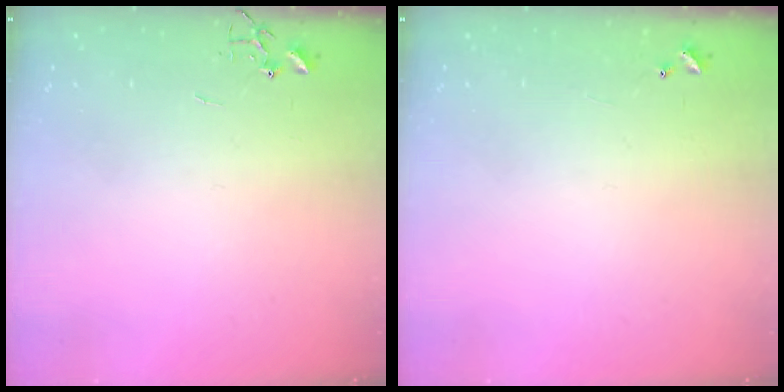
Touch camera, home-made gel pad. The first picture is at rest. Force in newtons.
{"total": 4.7, "press": 4.7, "slide": 0.4}